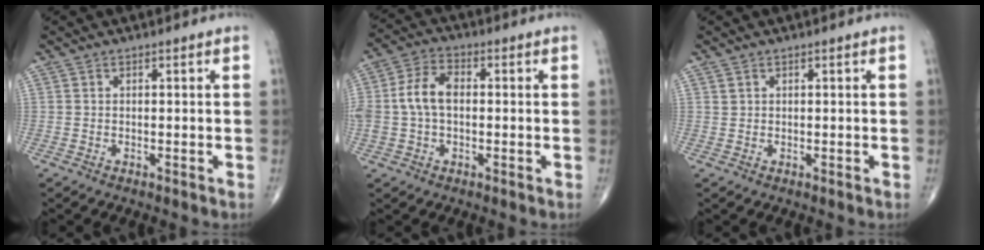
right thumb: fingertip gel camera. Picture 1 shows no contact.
{"total": 8.4, "force": [0.1, 5.3, 6.5], "torque": [-0.136, 0.024, -0.002]}
{"total": 0.7, "force": [0.4, 0.5, 0.1], "torque": [0.002, -0.001, 0.007]}